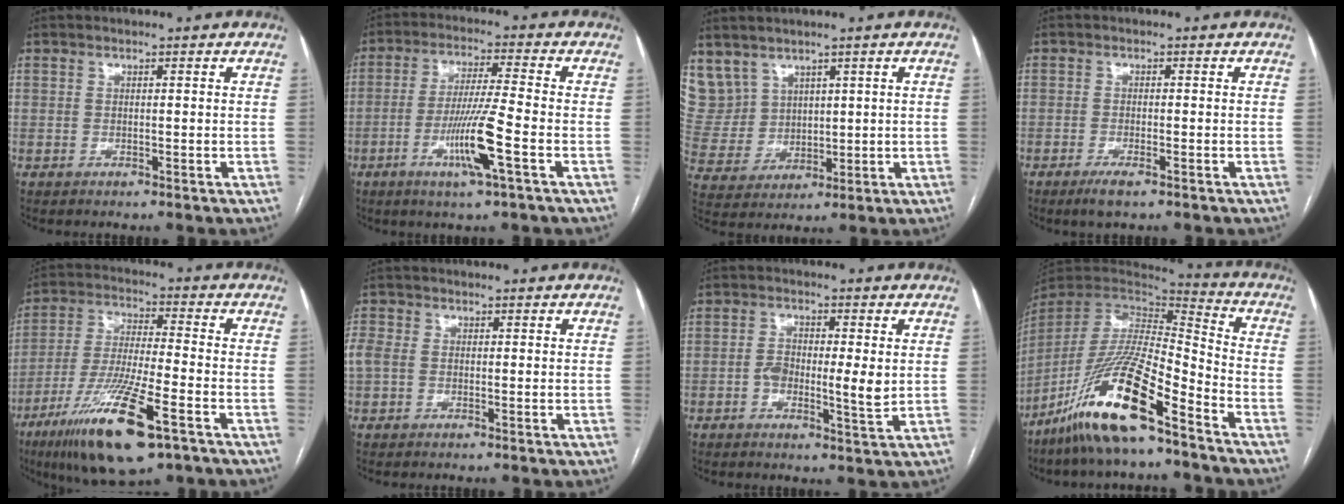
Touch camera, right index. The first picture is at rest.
{"total": 9.7, "force": [-3.5, -0.5, 9.0], "torque": [-0.173, -0.011, -0.067]}
{"total": 10.5, "force": [6.2, 8.4, 1.6], "torque": [-0.060, 0.040, 0.158]}
{"total": 2.7, "force": [-1.8, 0.4, 2.0], "torque": [-0.036, -0.003, -0.031]}
{"total": 16.7, "force": [-9.2, 2.2, 13.8], "torque": [-0.275, -0.038, -0.161]}
{"total": 3.2, "force": [0.1, 2.5, 2.0], "torque": [-0.068, 0.020, 0.005]}
{"total": 6.1, "force": [-0.3, 1.9, 5.8], "torque": [-0.100, -0.001, -0.009]}
{"total": 18.3, "force": [-12.1, 2.1, 13.5], "torque": [-0.295, -0.032, -0.231]}